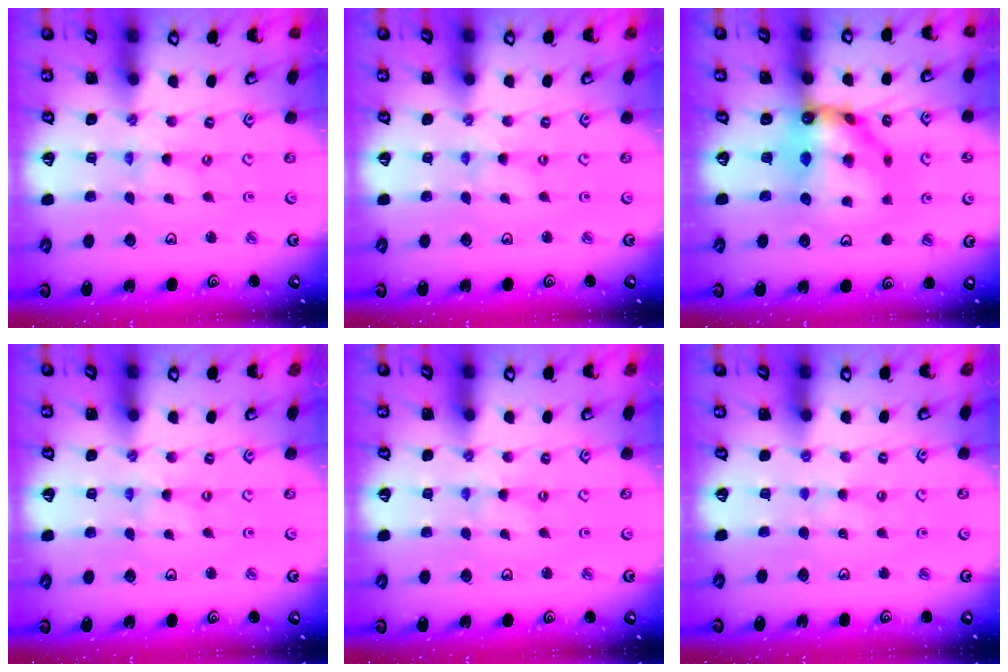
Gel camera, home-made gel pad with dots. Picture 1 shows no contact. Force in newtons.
{"total": 0.0}
{"total": 12.7, "press": 12.6, "slide": 1.6}
{"total": 0.0}
{"total": 0.0}
{"total": 1.4, "press": 1.4, "slide": 0.3}